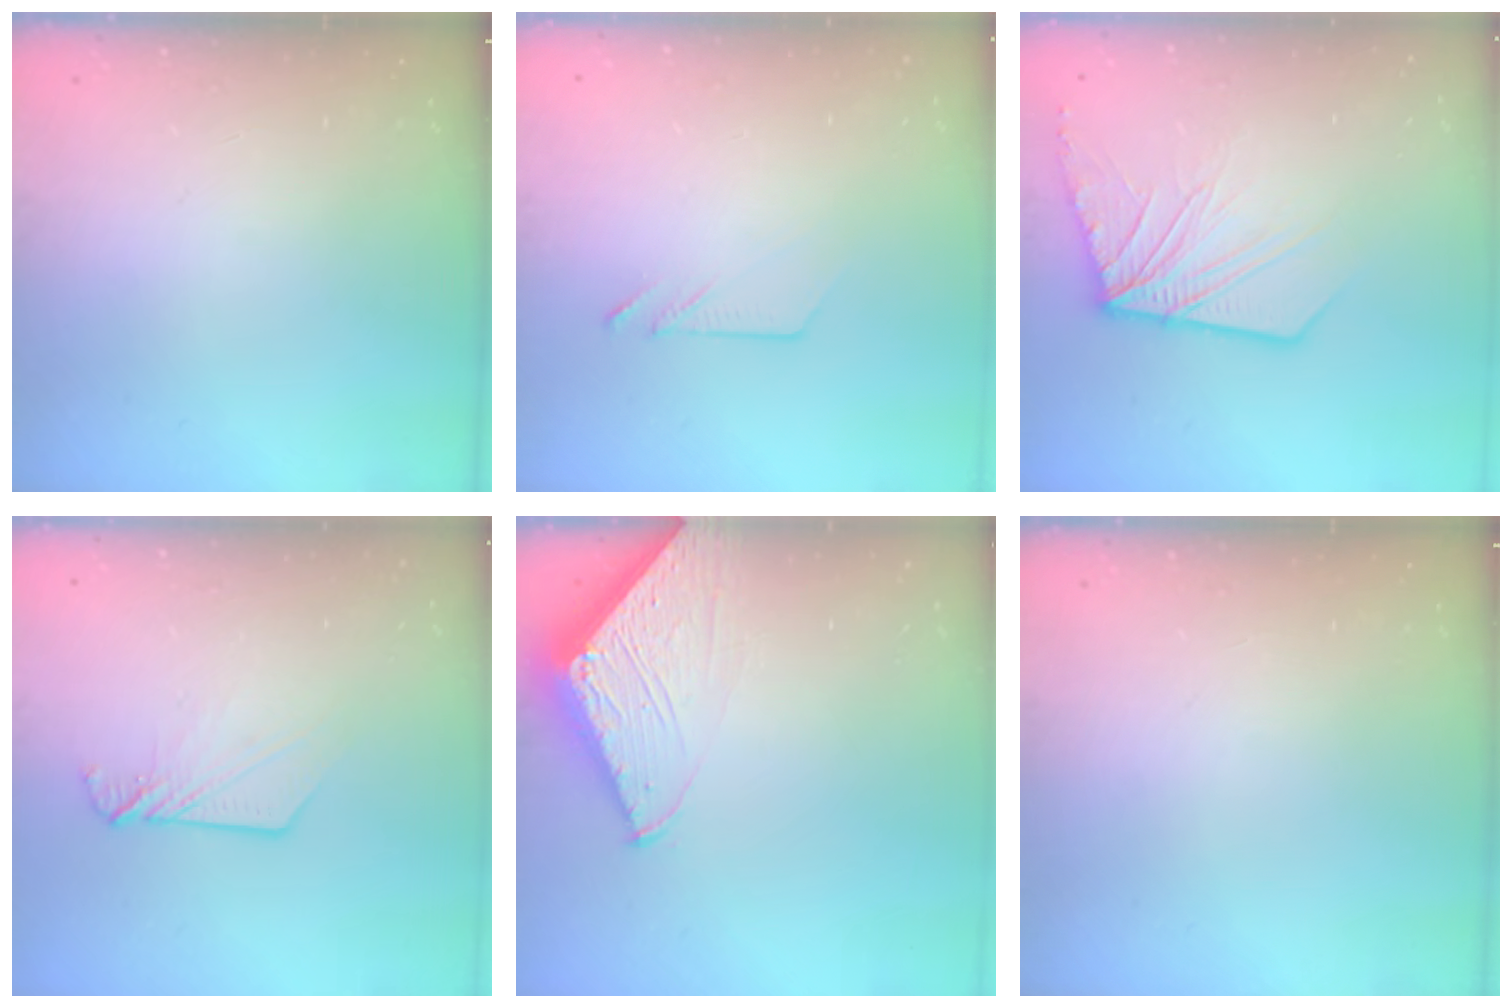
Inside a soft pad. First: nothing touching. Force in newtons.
{"total": 2.5, "press": 2.5, "slide": 0.4}
{"total": 12.5, "press": 12.4, "slide": 1.7}
{"total": 6.9, "press": 6.9, "slide": 0.2}
{"total": 4.8, "press": 4.7, "slide": 0.5}
{"total": 0.0}